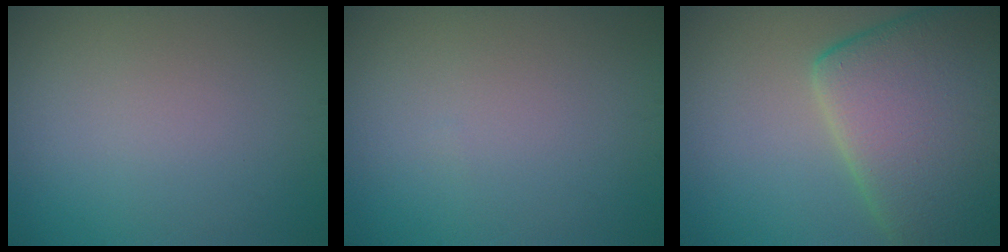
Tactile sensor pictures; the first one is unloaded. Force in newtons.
{"total": 0.0}
{"total": 12.2, "press": 12.2, "slide": 0.6}